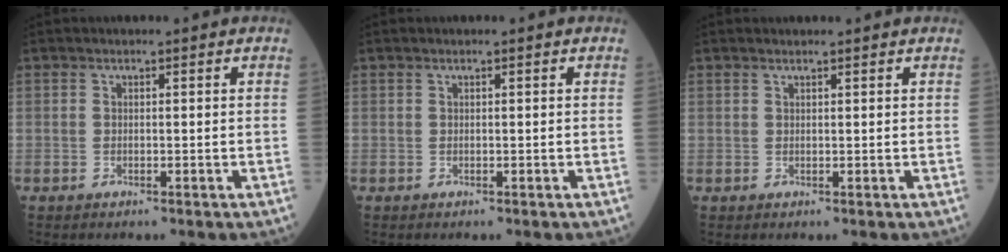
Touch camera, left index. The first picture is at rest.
{"total": 0.0}
{"total": 0.9, "force": [0.9, 0.2, 0.1], "torque": [-0.011, 0.009, 0.016]}